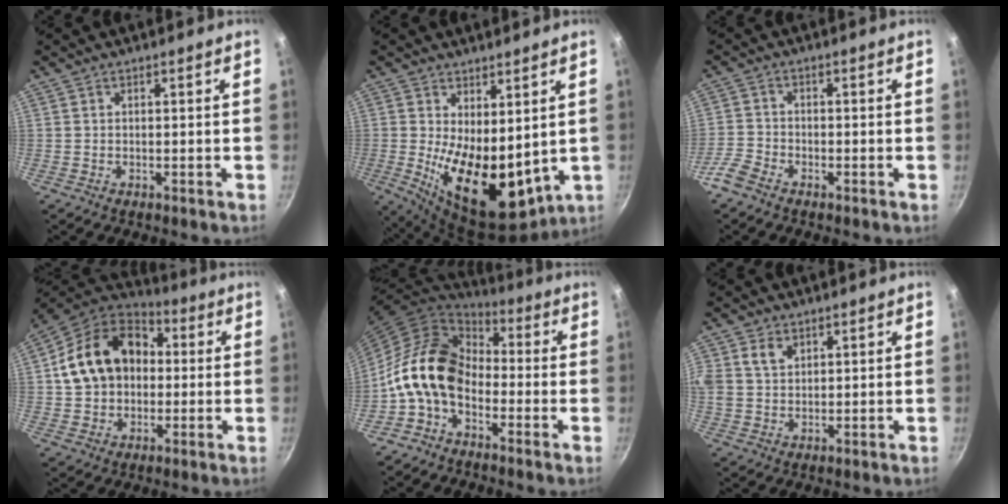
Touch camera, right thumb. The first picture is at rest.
{"total": 16.0, "force": [0.9, 8.4, 13.6], "torque": [-0.193, -0.041, 0.037]}
{"total": 4.4, "force": [-3.2, 2.4, 1.9], "torque": [-0.042, 0.025, -0.073]}
{"total": 18.6, "force": [2.1, 14.2, 11.8], "torque": [-0.188, 0.040, 0.027]}
{"total": 14.7, "force": [-3.5, 10.3, 9.9], "torque": [-0.154, 0.052, -0.093]}
{"total": 5.7, "force": [2.4, 4.1, 3.1], "torque": [-0.054, 0.002, 0.046]}